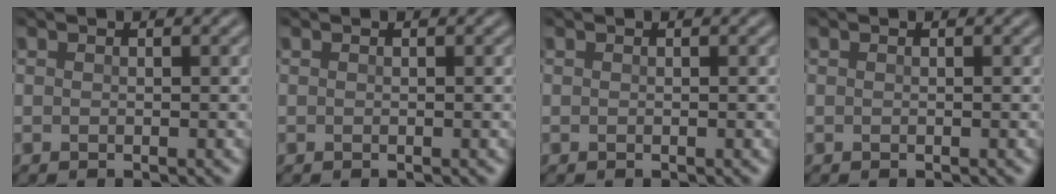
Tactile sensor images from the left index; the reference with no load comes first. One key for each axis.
{"total": 0.0}
{"total": 0.0}
{"total": 0.0}